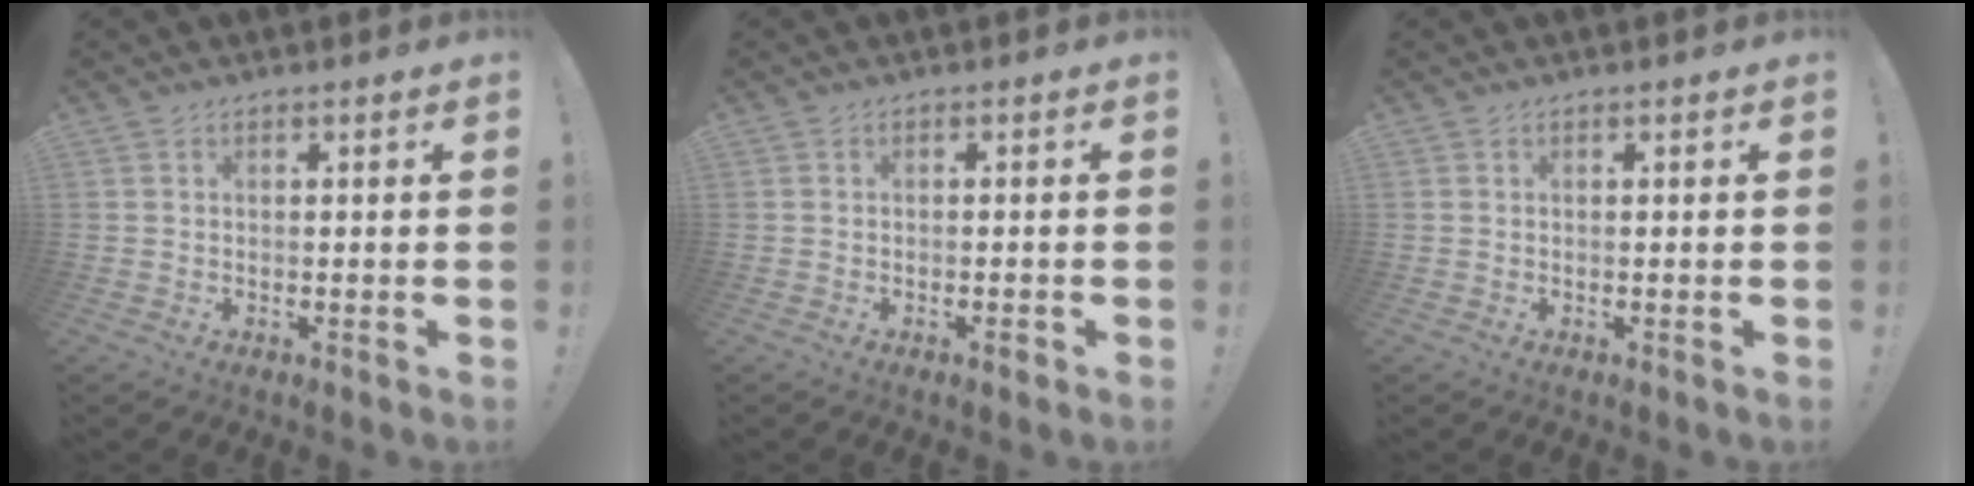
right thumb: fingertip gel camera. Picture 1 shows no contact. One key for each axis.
{"total": 1.4, "fx": -0.9, "fy": 0.2, "fz": 1.1, "tx": -0.015, "ty": 0.001, "tz": -0.015}
{"total": 0.0}